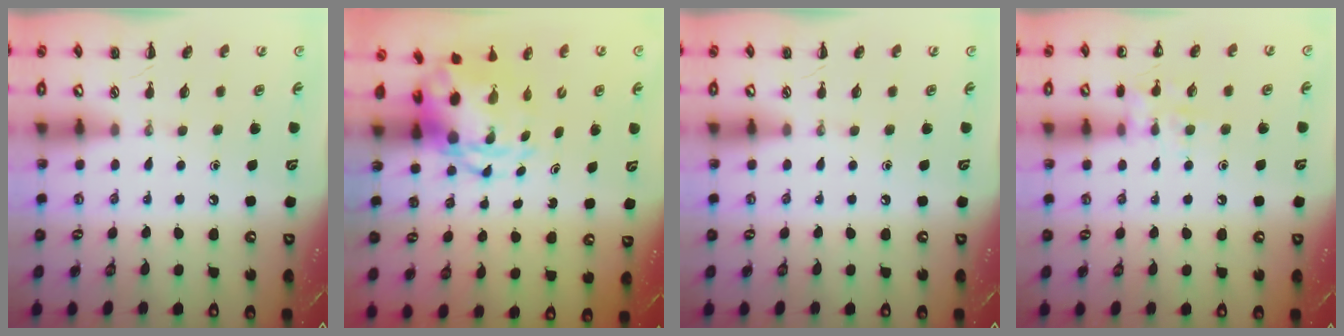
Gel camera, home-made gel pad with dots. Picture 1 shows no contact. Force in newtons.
{"total": 6.3, "press": 6.0, "slide": 2.0}
{"total": 0.0}
{"total": 8.7, "press": 8.6, "slide": 1.2}